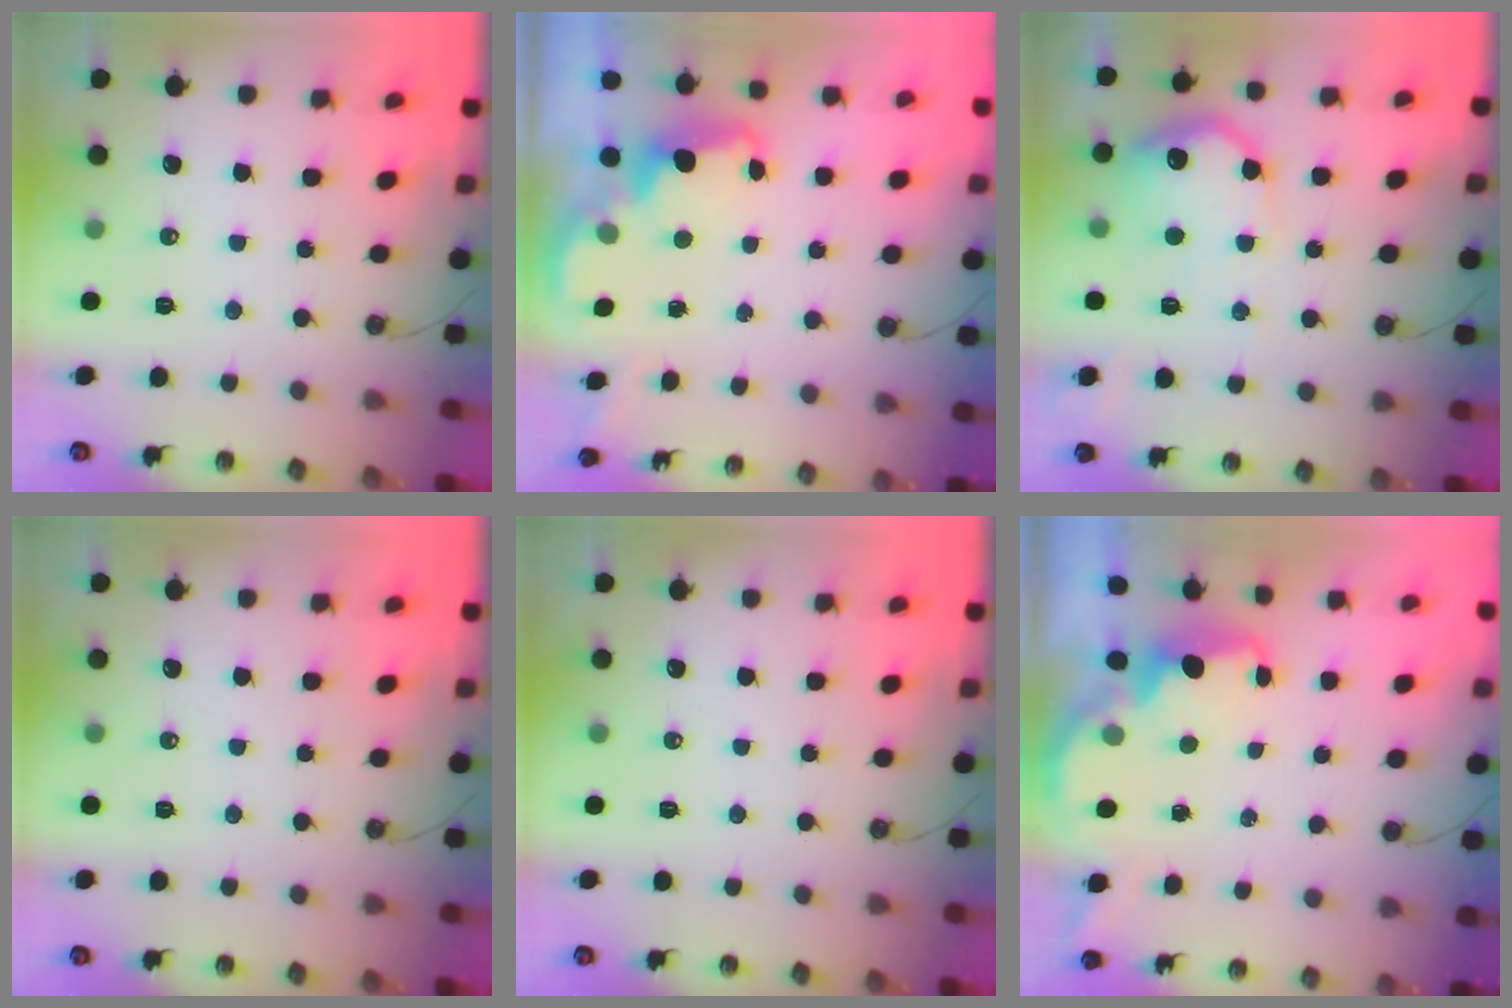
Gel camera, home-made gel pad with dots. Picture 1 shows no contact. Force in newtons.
{"total": 2.6, "press": 2.6, "slide": 0.5}
{"total": 16.7, "press": 16.6, "slide": 0.9}
{"total": 0.0}
{"total": 0.0}
{"total": 2.2, "press": 2.1, "slide": 0.9}